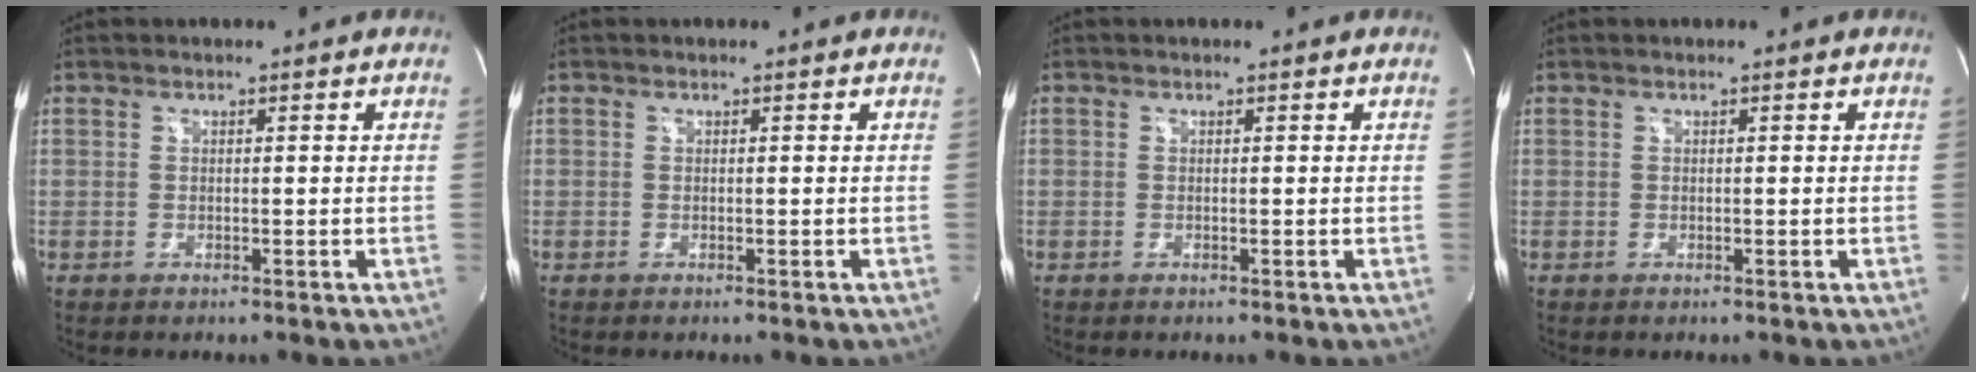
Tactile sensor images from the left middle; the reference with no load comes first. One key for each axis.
{"total": 0.0}
{"total": 0.0}
{"total": 0.0}